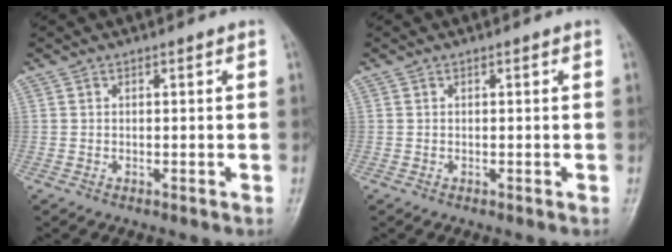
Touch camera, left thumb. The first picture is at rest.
{"total": 0.0}